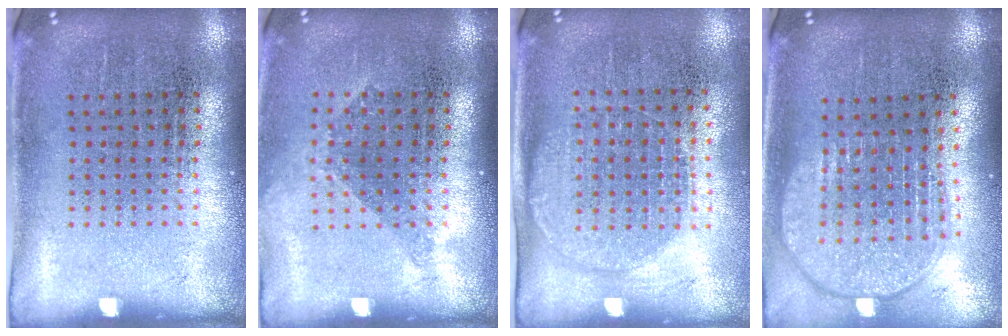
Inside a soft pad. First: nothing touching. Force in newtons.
{"total": 1.1, "press": 0.9, "slide": 0.7}
{"total": 1.3, "press": 1.2, "slide": 0.5}
{"total": 1.9, "press": 1.6, "slide": 1.0}